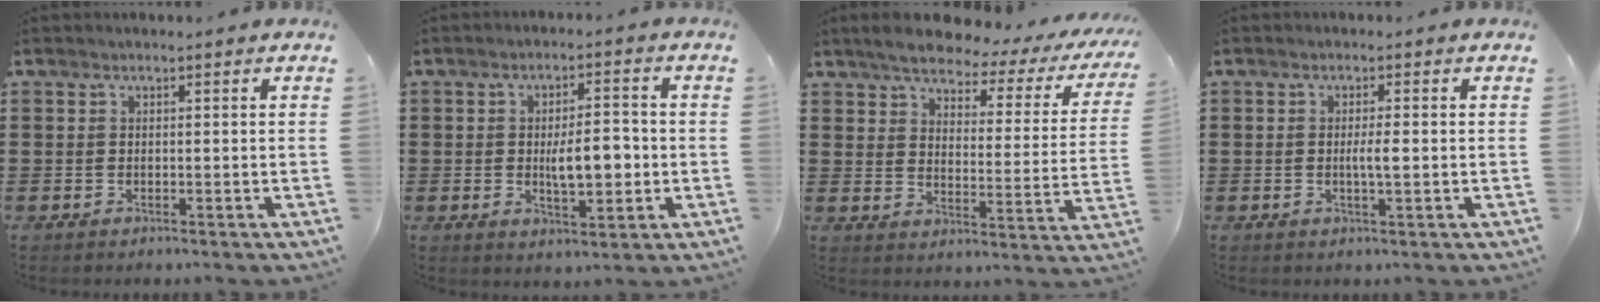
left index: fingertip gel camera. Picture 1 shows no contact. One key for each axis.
{"total": 6.8, "fx": -0.6, "fy": 2.7, "fz": 6.2, "tx": -0.087, "ty": -0.002, "tz": -0.017}
{"total": 4.7, "fx": 4.2, "fy": 1.1, "fz": 1.7, "tx": -0.058, "ty": -0.024, "tz": 0.066}
{"total": 2.5, "fx": -0.1, "fy": 0.3, "fz": 2.4, "tx": -0.046, "ty": -0.003, "tz": -0.002}